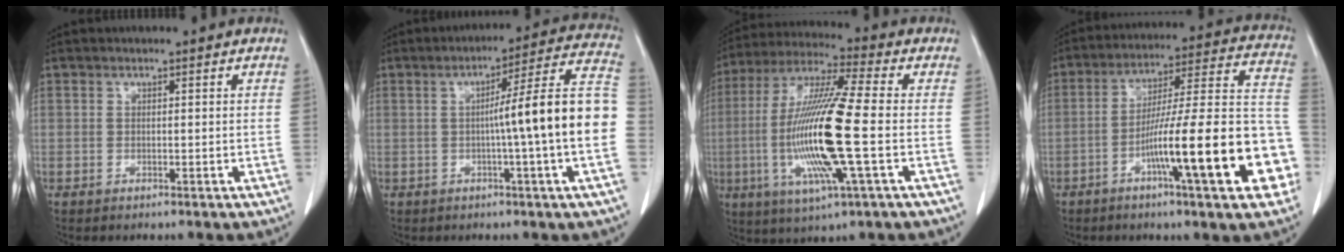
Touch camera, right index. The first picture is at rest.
{"total": 14.6, "force": [-1.4, -1.8, 14.5], "torque": [-0.196, 0.019, -0.028]}
{"total": 17.5, "force": [-2.8, 0.7, 17.3], "torque": [-0.357, -0.010, -0.058]}
{"total": 21.3, "force": [-7.5, 1.8, 19.8], "torque": [-0.236, 0.019, -0.111]}